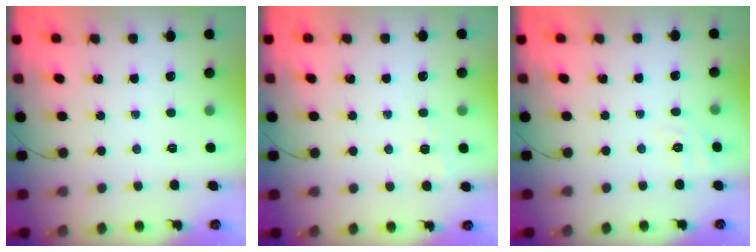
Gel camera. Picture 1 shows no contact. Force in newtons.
{"total": 1.7, "press": 1.0, "slide": 1.3}
{"total": 6.2, "press": 5.8, "slide": 2.3}